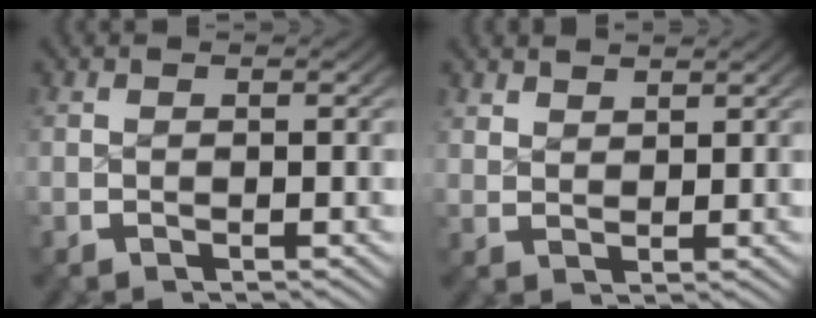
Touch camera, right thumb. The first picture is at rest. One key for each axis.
{"total": 2.0, "fx": 2.0, "fy": 0.3, "fz": 0.2, "tx": 0.003, "ty": 0.000, "tz": 0.044}